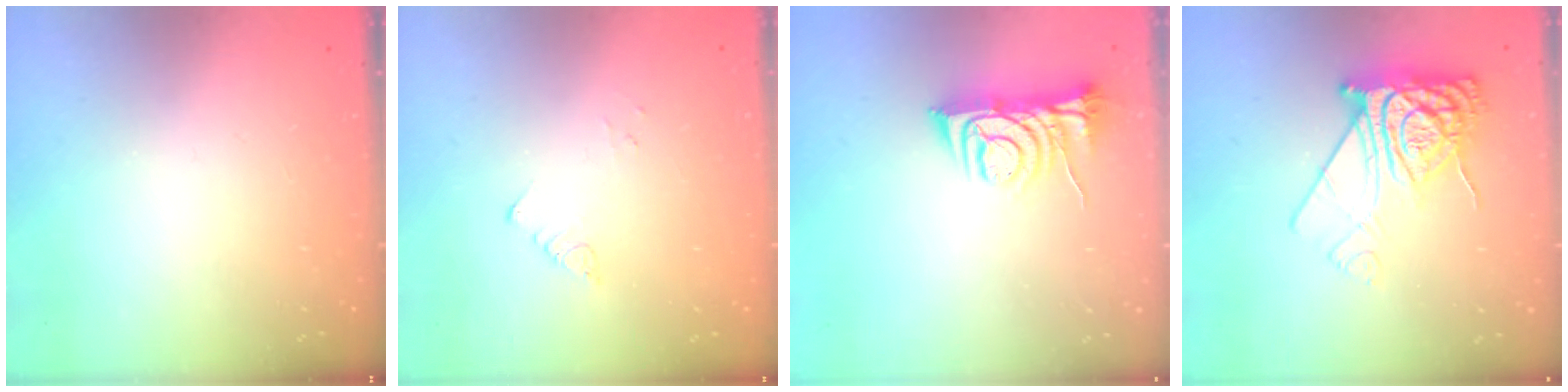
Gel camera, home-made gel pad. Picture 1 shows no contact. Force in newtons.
{"total": 1.9, "press": 1.9, "slide": 0.2}
{"total": 8.0, "press": 8.0, "slide": 0.9}
{"total": 12.3, "press": 12.3, "slide": 1.0}